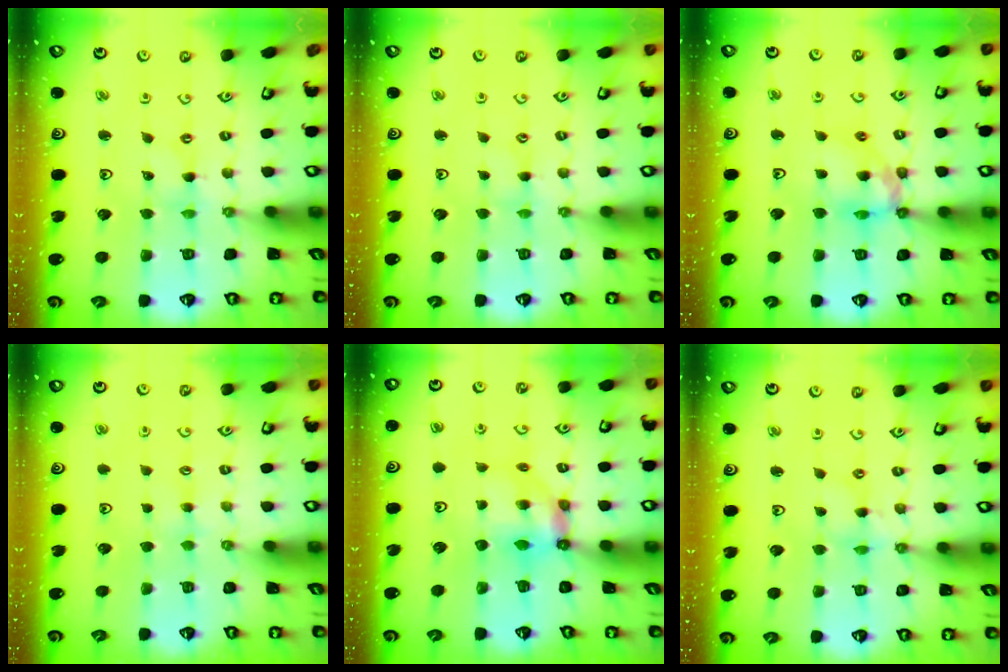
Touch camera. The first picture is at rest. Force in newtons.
{"total": 1.3, "press": 1.3, "slide": 0.2}
{"total": 12.1, "press": 12.1, "slide": 1.2}
{"total": 2.8, "press": 2.8, "slide": 0.3}
{"total": 6.2, "press": 6.1, "slide": 0.7}
{"total": 2.6, "press": 2.6, "slide": 0.4}